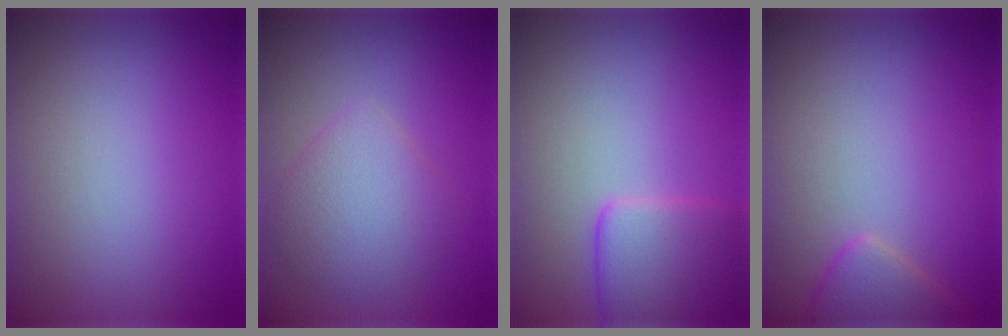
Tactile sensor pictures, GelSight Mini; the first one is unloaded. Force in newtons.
{"total": 3.5, "press": 3.5, "slide": 0.0}
{"total": 3.9, "press": 3.9, "slide": 0.2}
{"total": 2.4, "press": 2.3, "slide": 0.1}